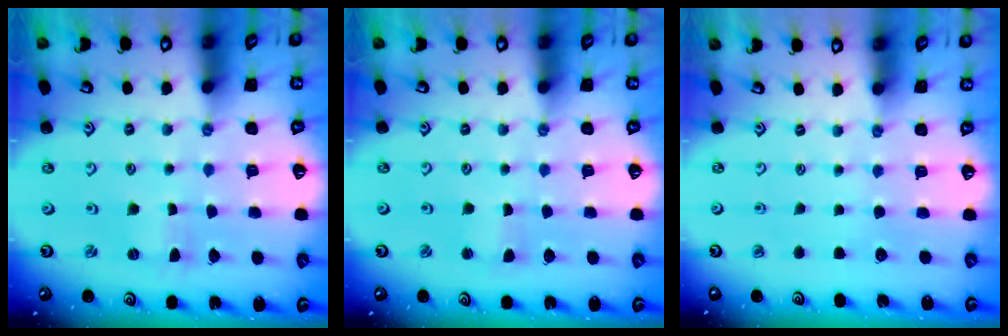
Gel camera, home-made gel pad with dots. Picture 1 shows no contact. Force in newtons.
{"total": 1.7, "press": 1.7, "slide": 0.2}
{"total": 0.0}